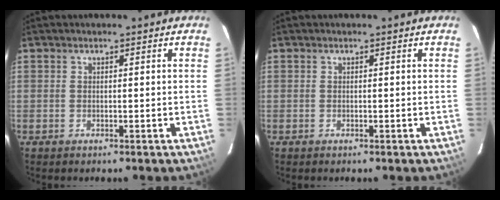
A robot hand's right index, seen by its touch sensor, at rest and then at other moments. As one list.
[{"total": 0.0}]